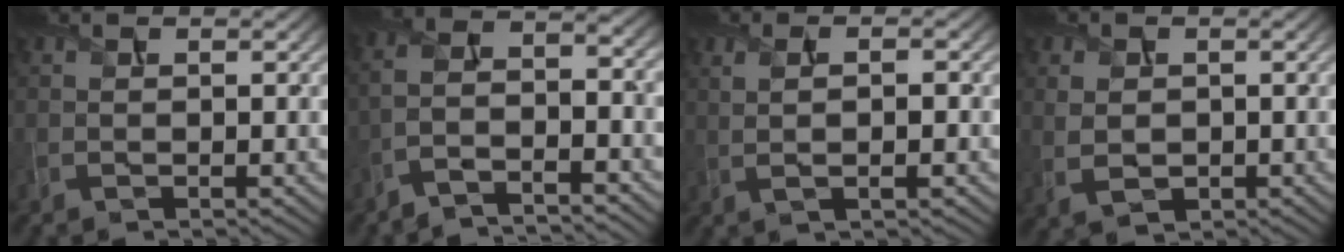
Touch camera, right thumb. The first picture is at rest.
{"total": 7.3, "force": [-4.8, 1.9, 5.1], "torque": [-0.101, 0.000, -0.099]}
{"total": 3.0, "force": [0.2, 0.6, 2.9], "torque": [-0.047, -0.005, 0.005]}
{"total": 3.0, "force": [0.1, 2.3, 2.0], "torque": [-0.044, -0.005, 0.005]}